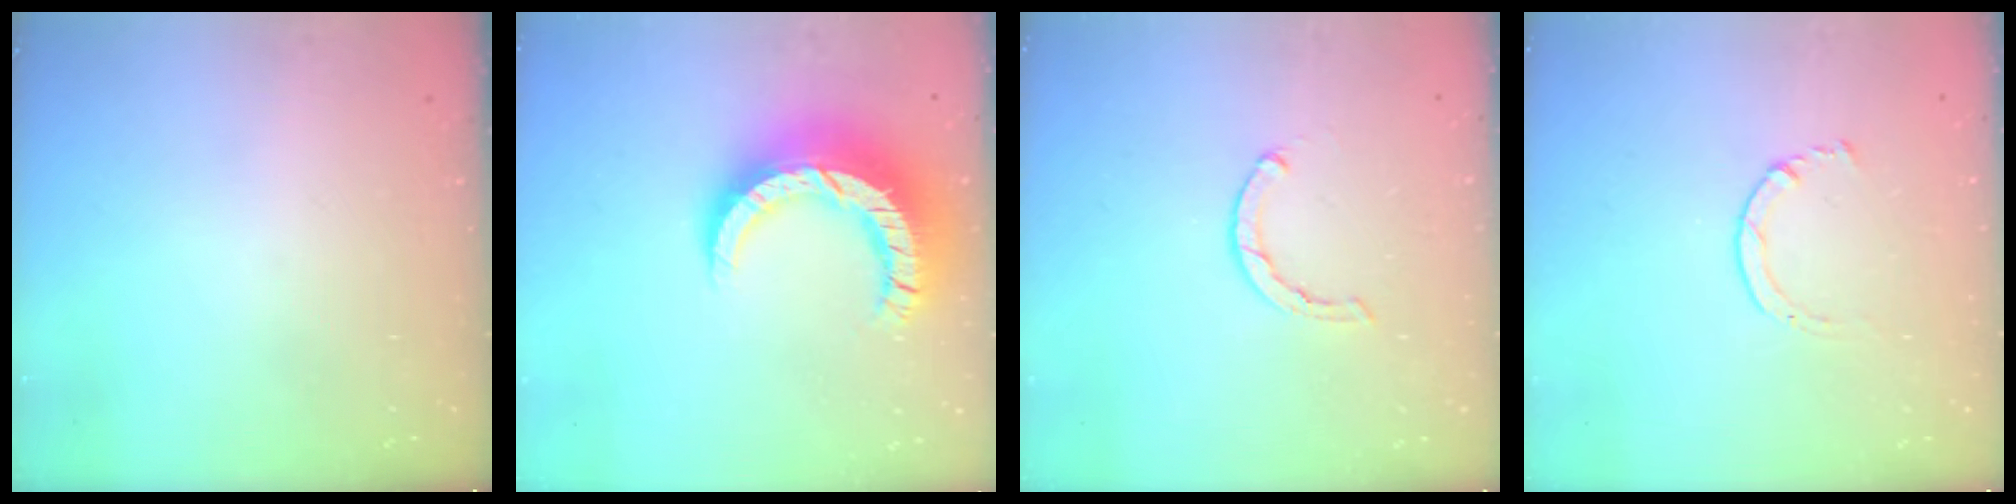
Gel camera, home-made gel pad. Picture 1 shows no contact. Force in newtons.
{"total": 16.1, "press": 16.0, "slide": 1.4}
{"total": 1.6, "press": 1.5, "slide": 0.4}
{"total": 2.0, "press": 1.9, "slide": 0.3}